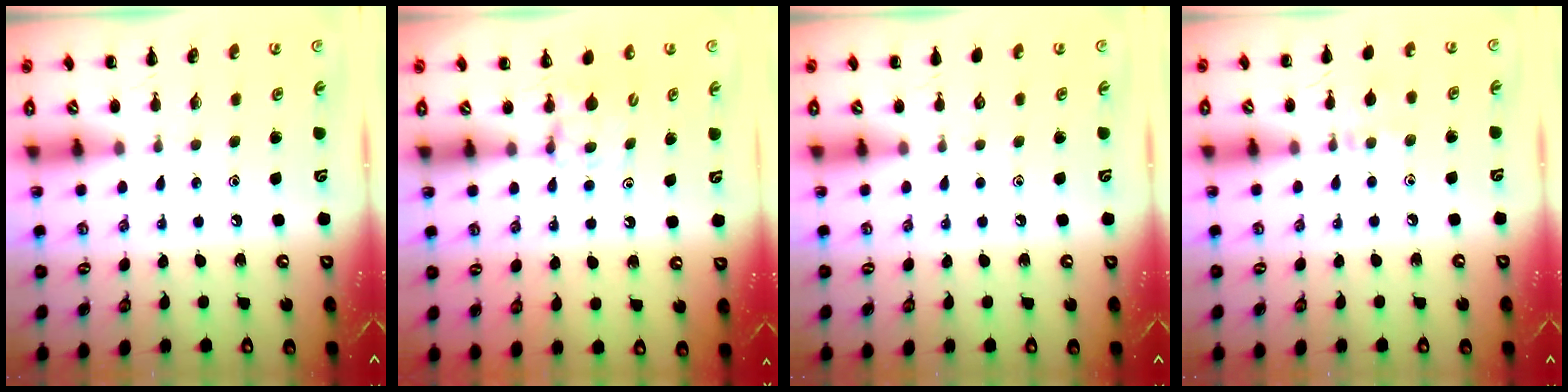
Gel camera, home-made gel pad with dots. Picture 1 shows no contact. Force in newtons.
{"total": 5.3, "press": 5.1, "slide": 1.4}
{"total": 0.0}
{"total": 6.4, "press": 6.0, "slide": 2.3}